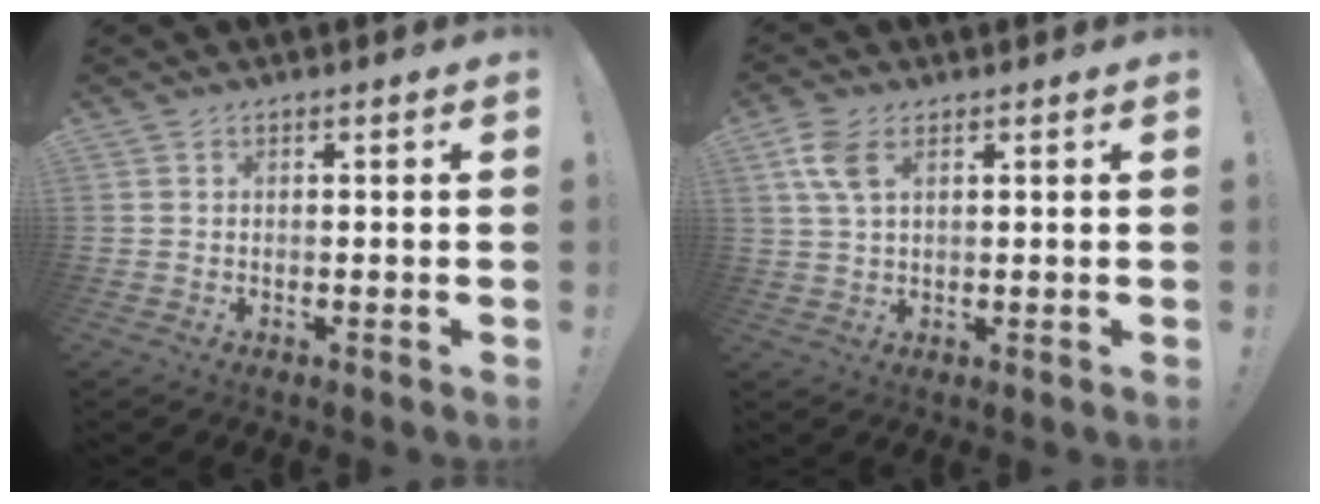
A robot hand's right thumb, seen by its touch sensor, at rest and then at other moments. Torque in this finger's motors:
{"motor_torque": [0.03, 0.06, 0.21, -0.34, 0.03]}